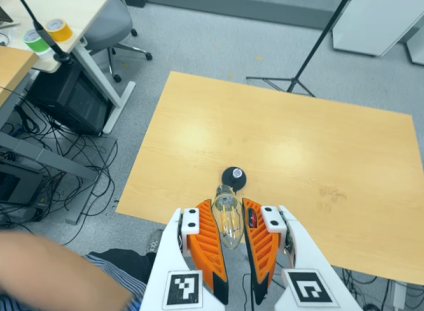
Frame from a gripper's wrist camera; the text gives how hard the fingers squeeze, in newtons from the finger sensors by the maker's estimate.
{"total": 19.5, "left": 24.6, "right": 14.4}